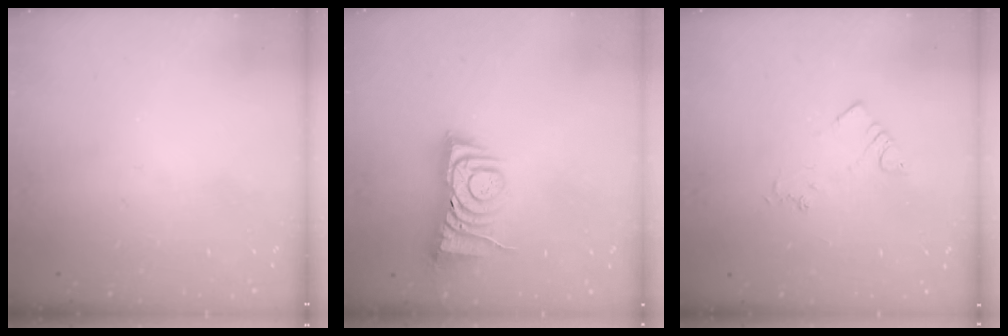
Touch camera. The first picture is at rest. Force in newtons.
{"total": 7.3, "press": 7.2, "slide": 0.8}
{"total": 2.3, "press": 2.3, "slide": 0.3}